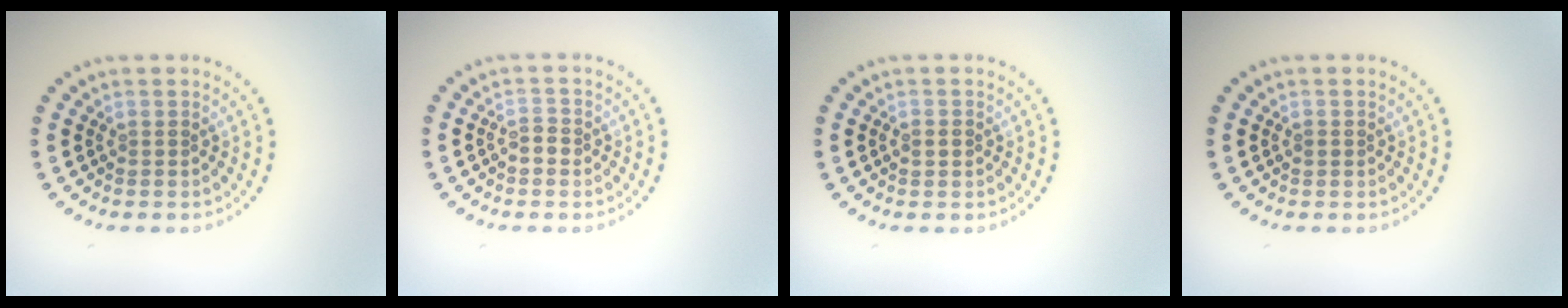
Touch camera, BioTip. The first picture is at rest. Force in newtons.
{"total": 1.3, "press": 1.3, "slide": 0.3}
{"total": 1.2, "press": 1.2, "slide": 0.1}
{"total": 0.6, "press": 0.6, "slide": 0.2}